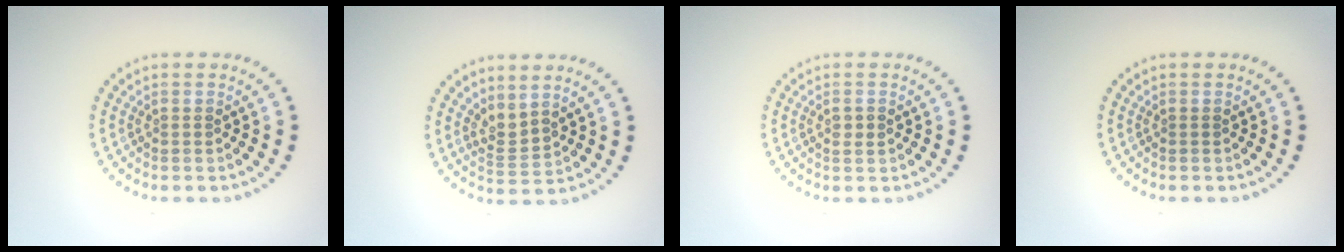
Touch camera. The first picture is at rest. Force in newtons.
{"total": 2.3, "press": 1.5, "slide": 1.7}
{"total": 1.0, "press": 1.0, "slide": 0.2}
{"total": 0.0}